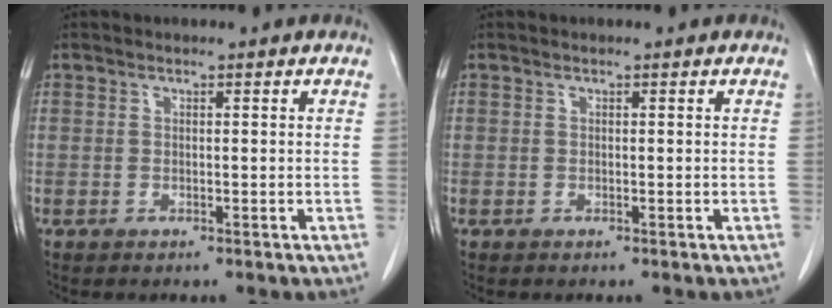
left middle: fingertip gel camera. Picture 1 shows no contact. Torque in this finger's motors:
{"motor_torque": [0.00, 0.00, -0.01, 0.00]}